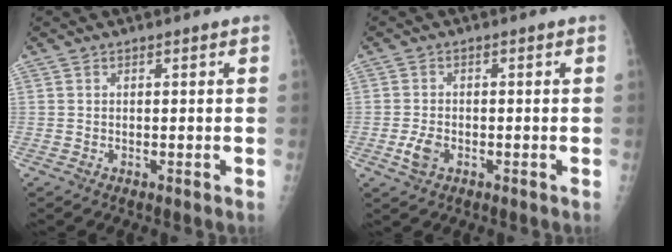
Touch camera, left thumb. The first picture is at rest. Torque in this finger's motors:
{"motor_torque": [-0.31, 0.31, 0.07, 0.04, 0.00]}